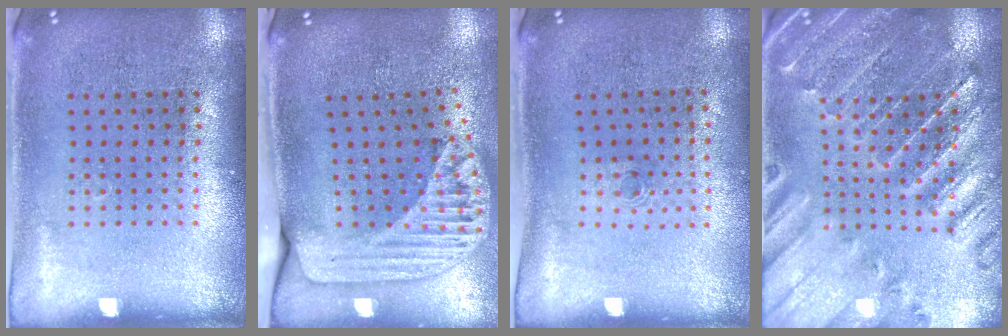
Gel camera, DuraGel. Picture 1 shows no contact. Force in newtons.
{"total": 2.2, "press": 1.7, "slide": 1.4}
{"total": 0.5, "press": 0.3, "slide": 0.4}
{"total": 1.6, "press": 1.6, "slide": 0.3}